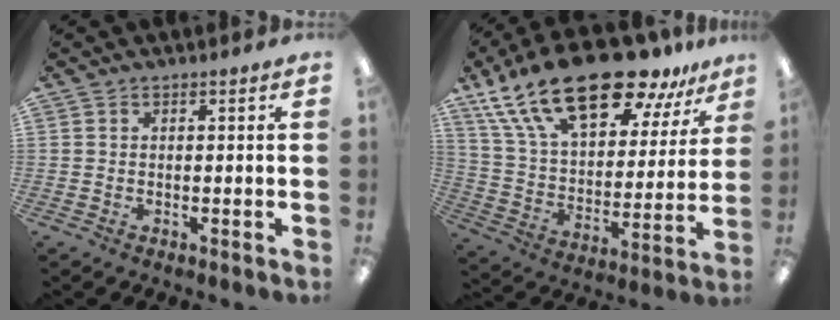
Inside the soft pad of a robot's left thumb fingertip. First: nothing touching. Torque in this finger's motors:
{"motor_torque": [1.02, 1.07, 1.44, -1.33, 0.22]}